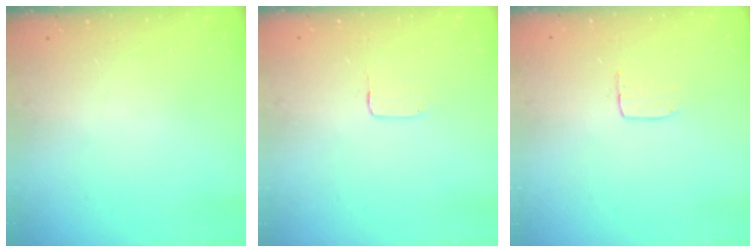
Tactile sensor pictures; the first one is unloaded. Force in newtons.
{"total": 1.0, "press": 1.0, "slide": 0.1}
{"total": 5.2, "press": 5.2, "slide": 0.4}